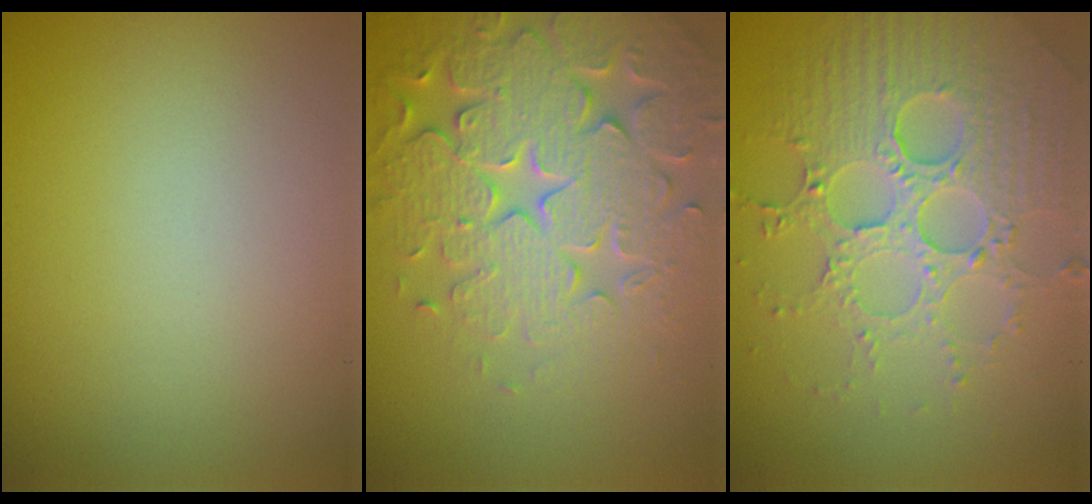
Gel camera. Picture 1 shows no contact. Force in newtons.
{"total": 7.7, "press": 7.6, "slide": 1.6}
{"total": 5.6, "press": 4.8, "slide": 2.9}